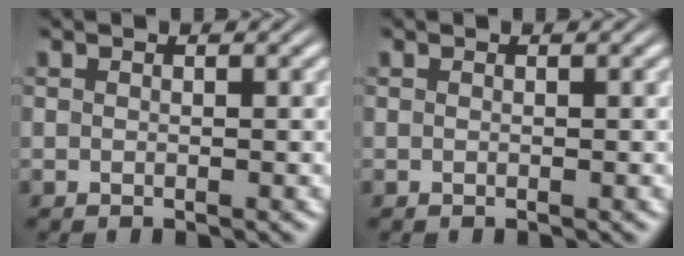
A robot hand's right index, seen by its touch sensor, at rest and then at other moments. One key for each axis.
{"total": 0.0}